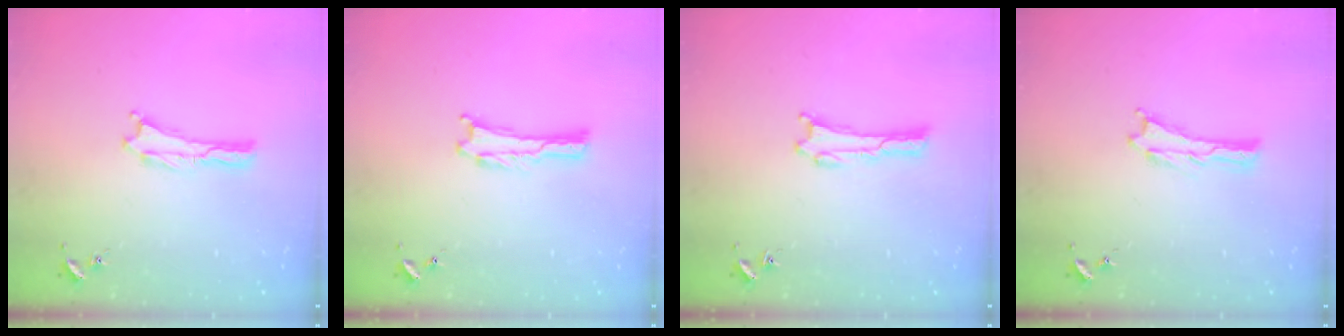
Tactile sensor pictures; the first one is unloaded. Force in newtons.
{"total": 0.0}
{"total": 0.0}
{"total": 0.0}